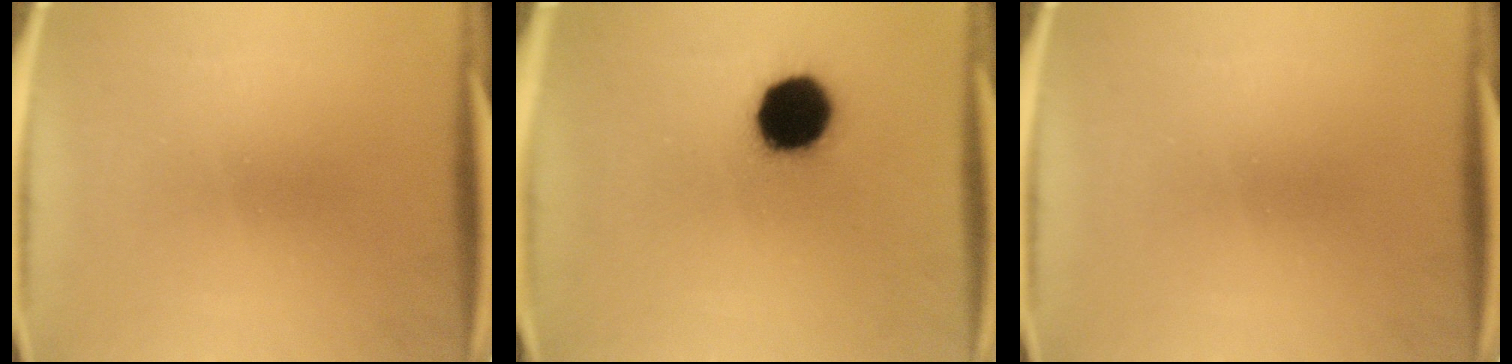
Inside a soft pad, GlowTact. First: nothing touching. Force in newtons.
{"total": 14.6}
{"total": 0.0}